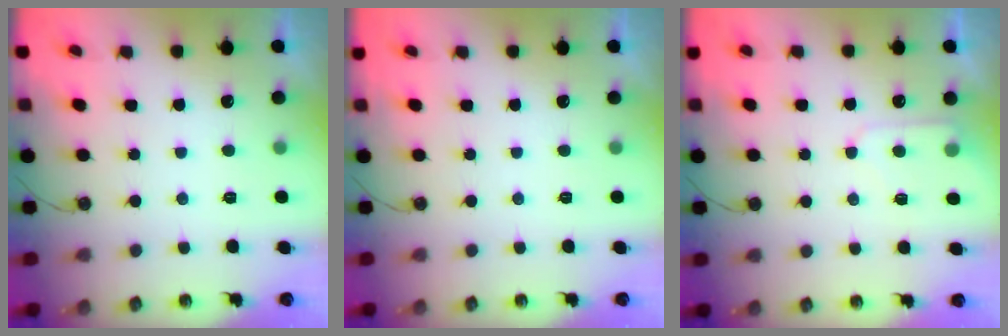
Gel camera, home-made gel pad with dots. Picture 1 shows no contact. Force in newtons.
{"total": 0.0}
{"total": 5.4, "press": 5.4, "slide": 0.6}